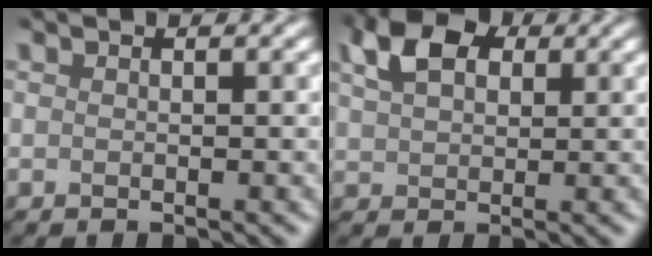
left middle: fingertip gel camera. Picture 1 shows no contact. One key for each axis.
{"total": 2.9, "fx": 2.0, "fy": 1.7, "fz": 1.2, "tx": -0.053, "ty": 0.014, "tz": 0.051}